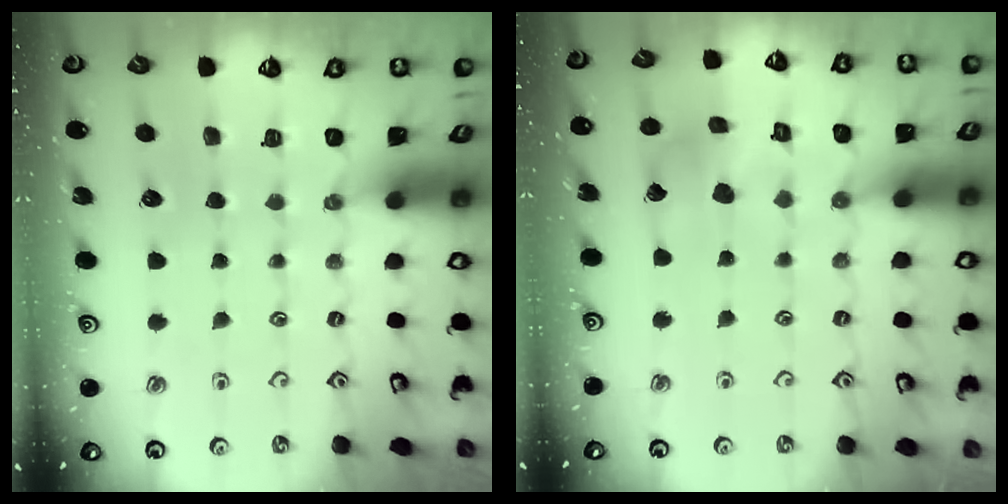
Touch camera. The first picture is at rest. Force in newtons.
{"total": 9.4, "press": 9.3, "slide": 1.0}